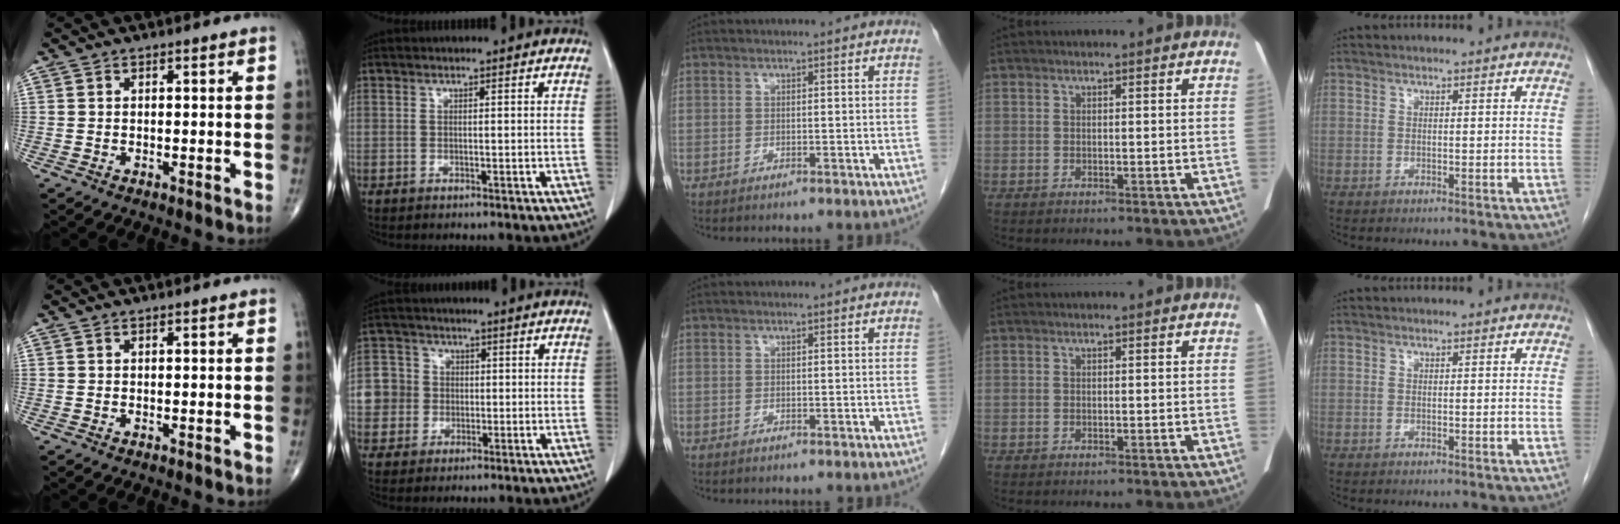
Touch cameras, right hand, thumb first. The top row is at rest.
{"index": {"total": 6.4, "force": [-0.2, 6.4, 0.7], "torque": [-0.016, 0.020, 0.000]}}